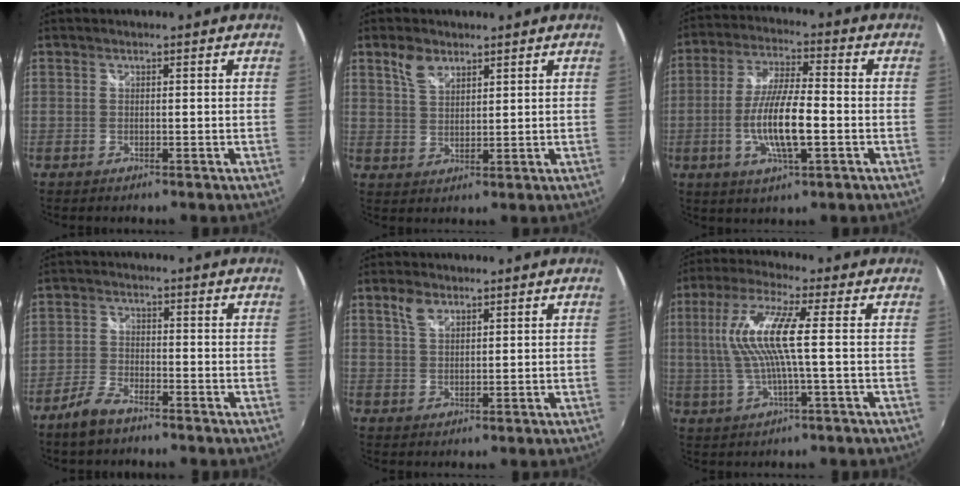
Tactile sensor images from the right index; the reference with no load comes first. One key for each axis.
{"total": 4.7, "fx": 3.1, "fy": 2.5, "fz": 2.5, "tx": -0.045, "ty": 0.007, "tz": 0.059}
{"total": 11.7, "fx": -2.9, "fy": 2.6, "fz": 11.0, "tx": -0.219, "ty": -0.004, "tz": -0.054}
{"total": 5.3, "fx": -4.0, "fy": 2.0, "fz": 2.8, "tx": -0.074, "ty": 0.000, "tz": -0.081}
{"total": 3.5, "fx": 2.1, "fy": 1.9, "fz": 2.1, "tx": -0.038, "ty": 0.006, "tz": 0.042}
{"total": 11.1, "fx": 0.5, "fy": 0.6, "fz": 11.0, "tx": -0.216, "ty": 0.002, "tz": 0.013}